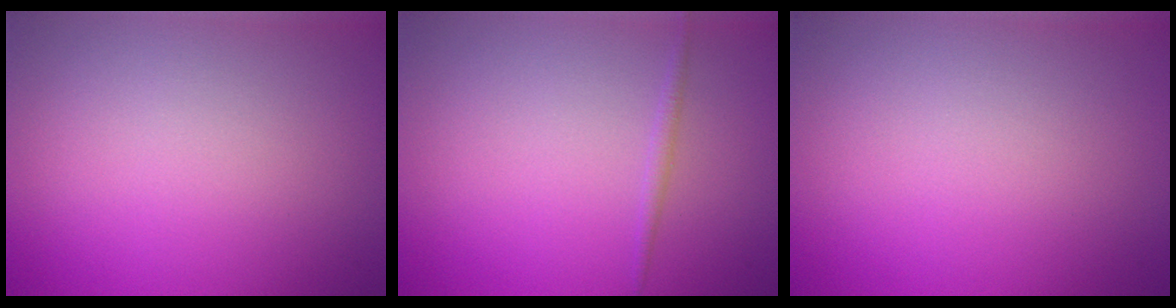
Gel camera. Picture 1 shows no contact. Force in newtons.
{"total": 0.8, "press": 0.8, "slide": 0.0}
{"total": 0.0}